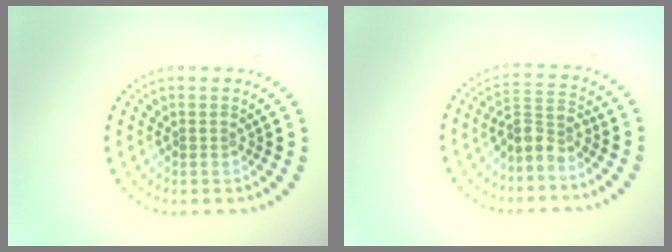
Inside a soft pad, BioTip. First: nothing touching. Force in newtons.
{"total": 2.7, "press": 2.1, "slide": 1.7}